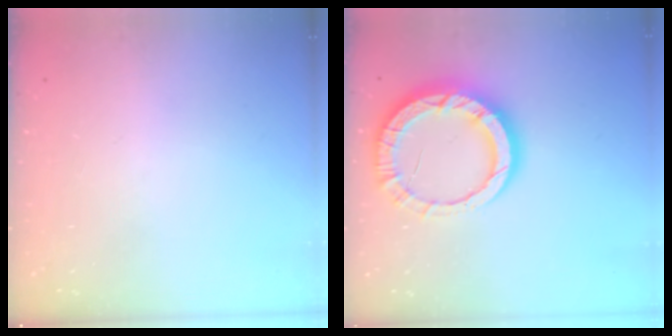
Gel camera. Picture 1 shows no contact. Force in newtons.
{"total": 15.1, "press": 15.1, "slide": 1.4}